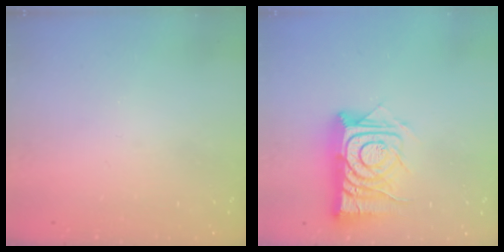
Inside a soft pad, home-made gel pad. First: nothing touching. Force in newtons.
{"total": 15.5, "press": 15.4, "slide": 1.2}